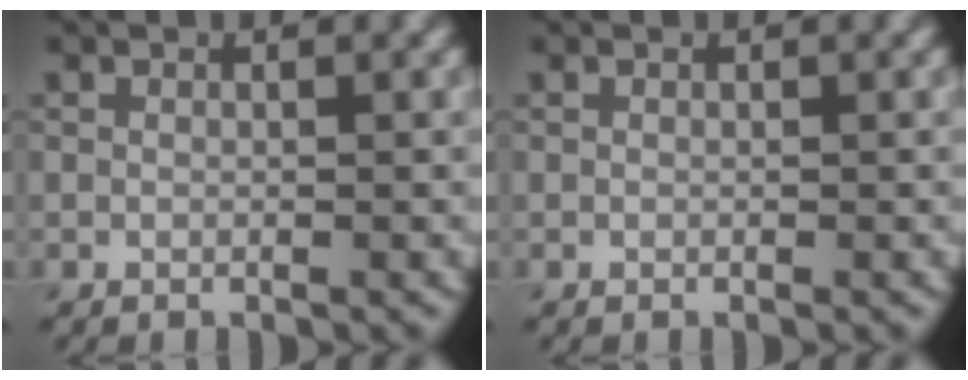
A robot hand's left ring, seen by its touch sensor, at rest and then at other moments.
{"total": 0.0}